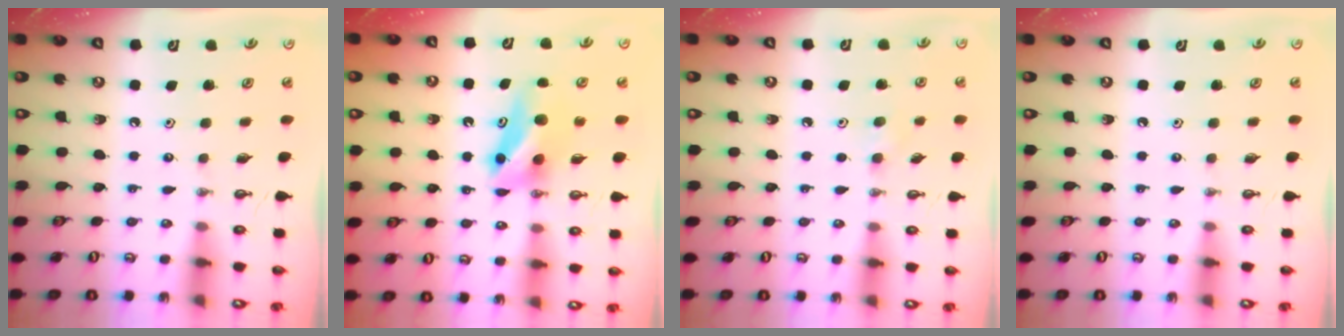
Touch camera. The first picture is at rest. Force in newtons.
{"total": 8.1, "press": 7.6, "slide": 2.9}
{"total": 5.0, "press": 4.3, "slide": 2.4}
{"total": 0.0}